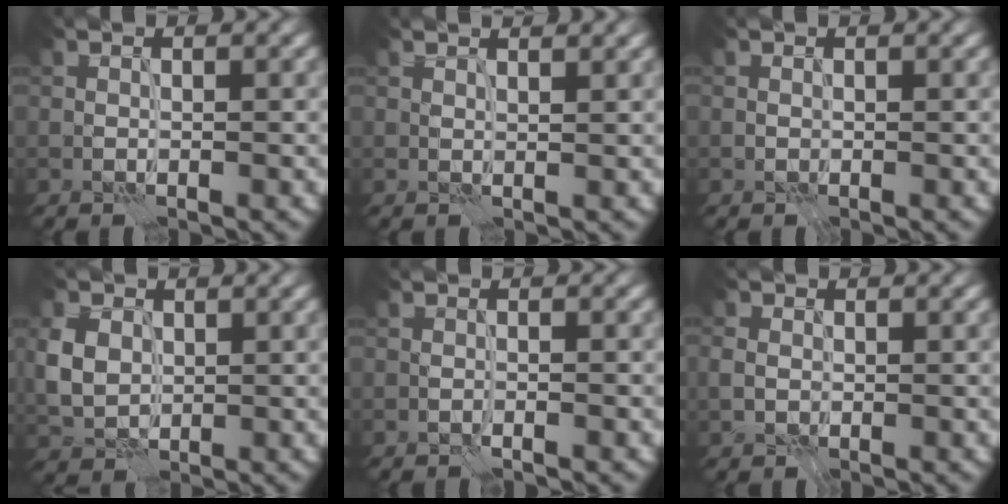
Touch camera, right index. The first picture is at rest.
{"total": 2.4, "force": [1.7, 0.9, 1.3], "torque": [0.000, 0.006, 0.005]}
{"total": 0.0}
{"total": 4.1, "force": [0.8, 3.3, 2.3], "torque": [-0.065, 0.002, 0.016]}
{"total": 0.5, "force": [-0.5, 0.0, 0.3], "torque": [-0.005, -0.006, -0.006]}
{"total": 1.8, "force": [0.0, 1.6, 0.7], "torque": [-0.017, 0.002, 0.004]}